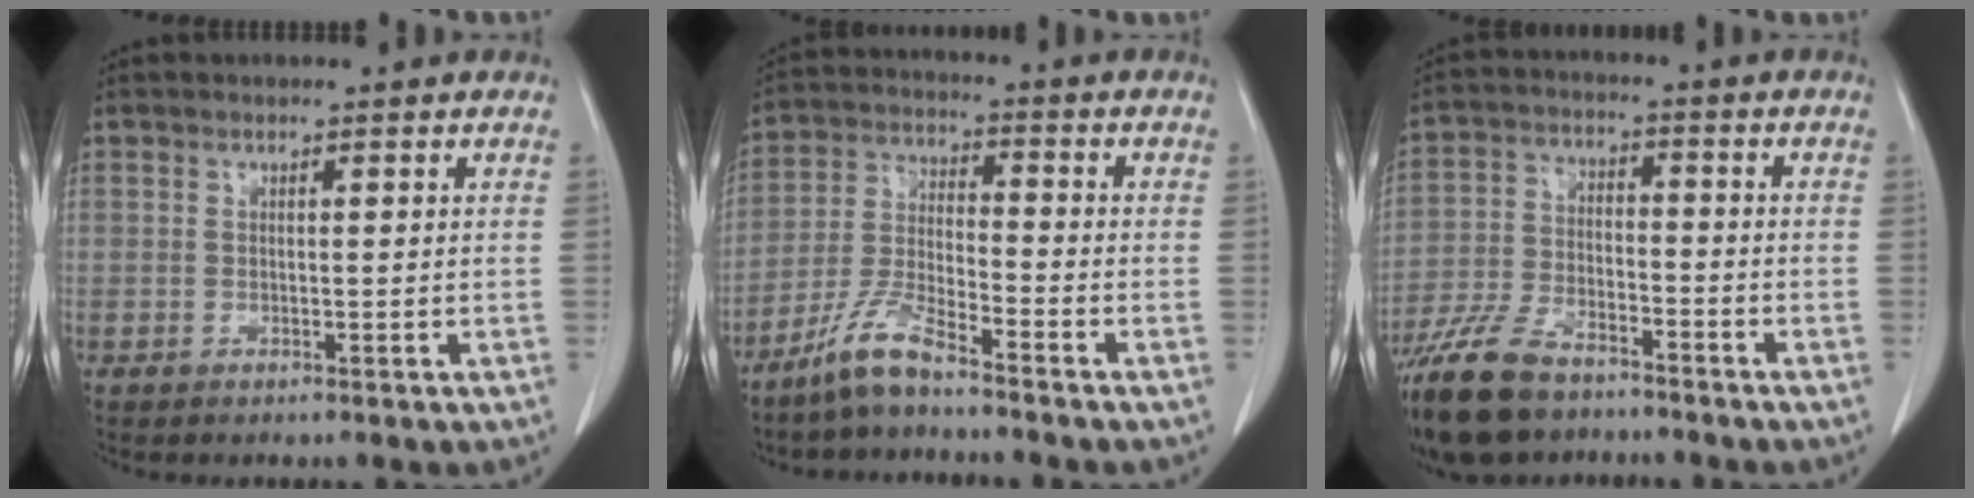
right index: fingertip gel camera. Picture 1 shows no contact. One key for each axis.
{"total": 7.4, "fx": -5.9, "fy": 0.7, "fz": 4.4, "tx": -0.104, "ty": -0.018, "tz": -0.122}
{"total": 11.6, "fx": -8.8, "fy": 4.5, "fz": 6.0, "tx": -0.129, "ty": -0.021, "tz": -0.162}